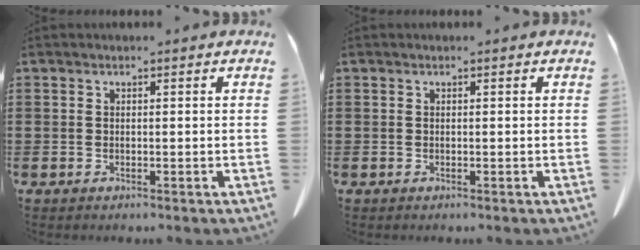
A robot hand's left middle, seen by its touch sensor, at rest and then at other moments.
{"total": 0.0}